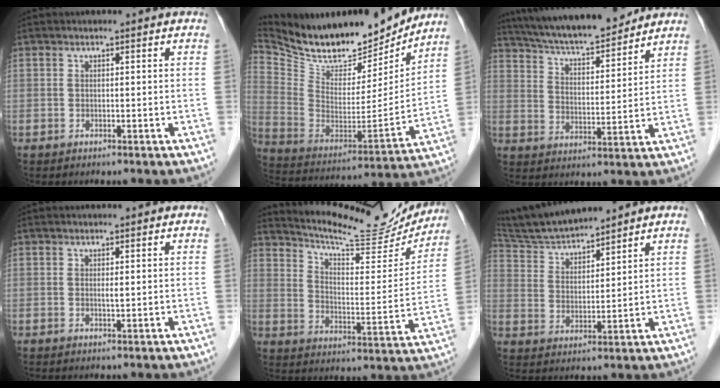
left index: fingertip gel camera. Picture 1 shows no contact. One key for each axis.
{"total": 20.7, "fx": 18.5, "fy": 5.8, "fz": 7.3, "tx": -0.144, "ty": -0.026, "tz": 0.305}
{"total": 15.9, "fx": 14.5, "fy": 2.2, "fz": 6.3, "tx": -0.110, "ty": 0.012, "tz": 0.235}
{"total": 0.6, "fx": 0.3, "fy": 0.1, "fz": 0.5, "tx": -0.012, "ty": -0.004, "tz": 0.003}
{"total": 18.8, "fx": 17.8, "fy": 2.7, "fz": 5.3, "tx": -0.087, "ty": -0.038, "tz": 0.244}
{"total": 10.4, "fx": 9.9, "fy": 1.0, "fz": 3.2, "tx": -0.067, "ty": 0.018, "tz": 0.191}